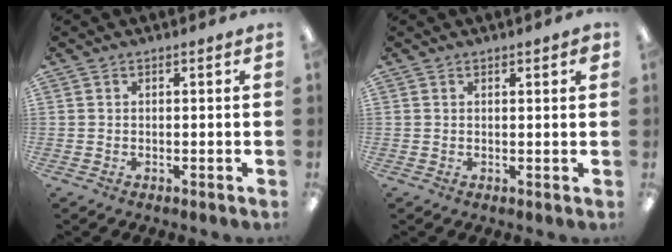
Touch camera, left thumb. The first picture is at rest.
{"total": 1.6, "force": [1.2, 0.4, 1.0], "torque": [-0.012, -0.002, 0.019]}